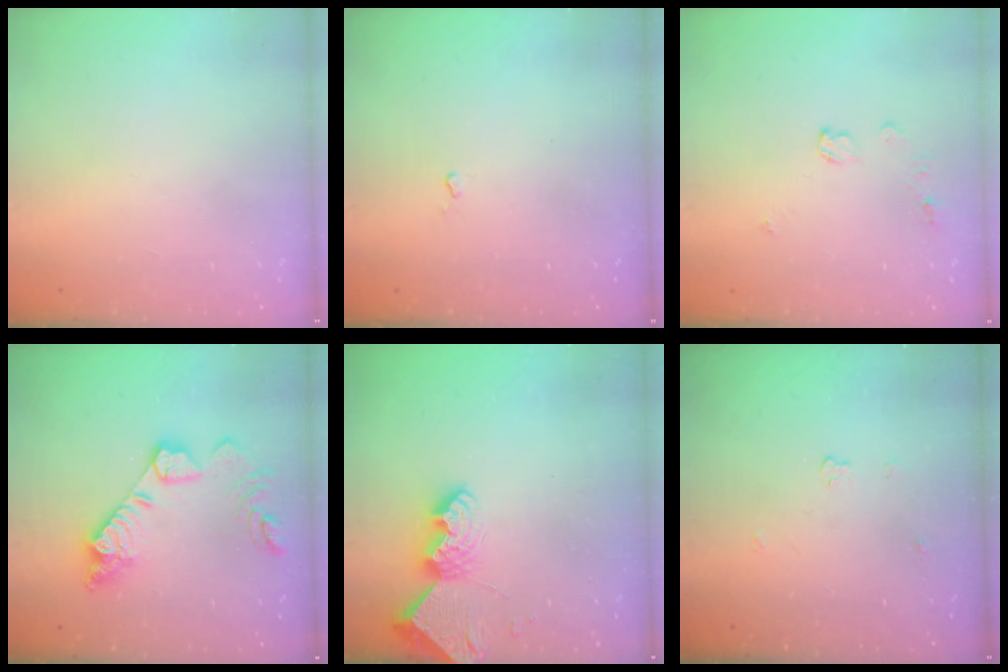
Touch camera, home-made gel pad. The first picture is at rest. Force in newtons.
{"total": 2.4, "press": 2.4, "slide": 0.4}
{"total": 5.2, "press": 5.1, "slide": 0.7}
{"total": 15.0, "press": 14.9, "slide": 1.4}
{"total": 9.9, "press": 9.8, "slide": 0.9}
{"total": 4.1, "press": 4.1, "slide": 0.3}